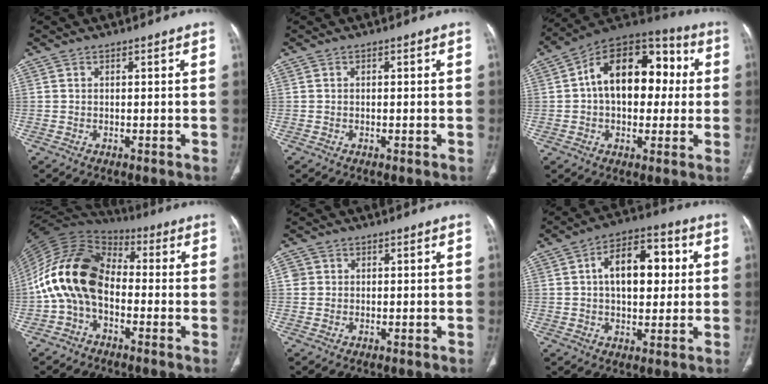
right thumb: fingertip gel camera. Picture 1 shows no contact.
{"total": 0.0}
{"total": 19.7, "force": [2.4, 12.4, 15.1], "torque": [-0.193, 0.040, 0.029]}
{"total": 16.3, "force": [-2.1, 10.9, 12.0], "torque": [-0.223, 0.049, -0.051]}
{"total": 2.0, "force": [0.3, 1.9, 0.3], "torque": [0.007, 0.003, 0.005]}
{"total": 13.8, "force": [2.4, 7.9, 11.1], "torque": [-0.140, 0.019, 0.032]}